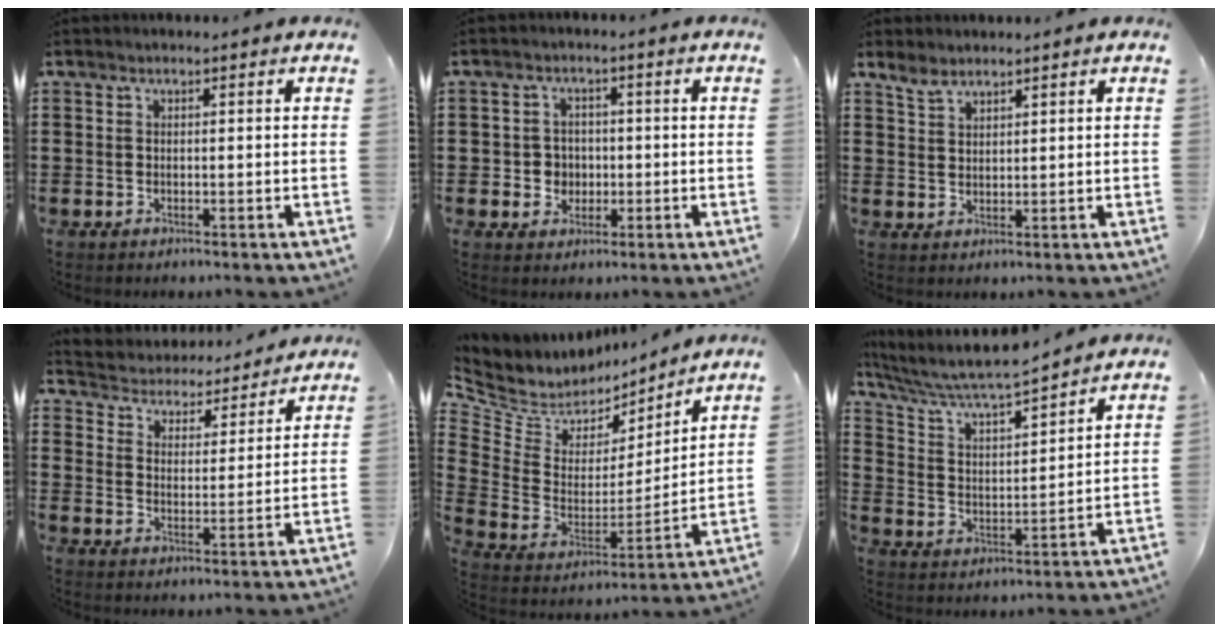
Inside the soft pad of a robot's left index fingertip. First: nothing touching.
{"total": 3.2, "force": [-0.5, 3.0, 1.0], "torque": [-0.032, 0.005, -0.014]}
{"total": 2.7, "force": [2.2, 1.1, 1.0], "torque": [-0.025, 0.002, 0.043]}
{"total": 4.2, "force": [4.1, 0.3, -0.3], "torque": [-0.022, -0.036, 0.066]}
{"total": 6.1, "force": [4.6, 3.9, 0.9], "torque": [-0.063, -0.043, 0.080]}
{"total": 6.3, "force": [5.8, 0.3, 2.5], "torque": [-0.074, -0.037, 0.095]}